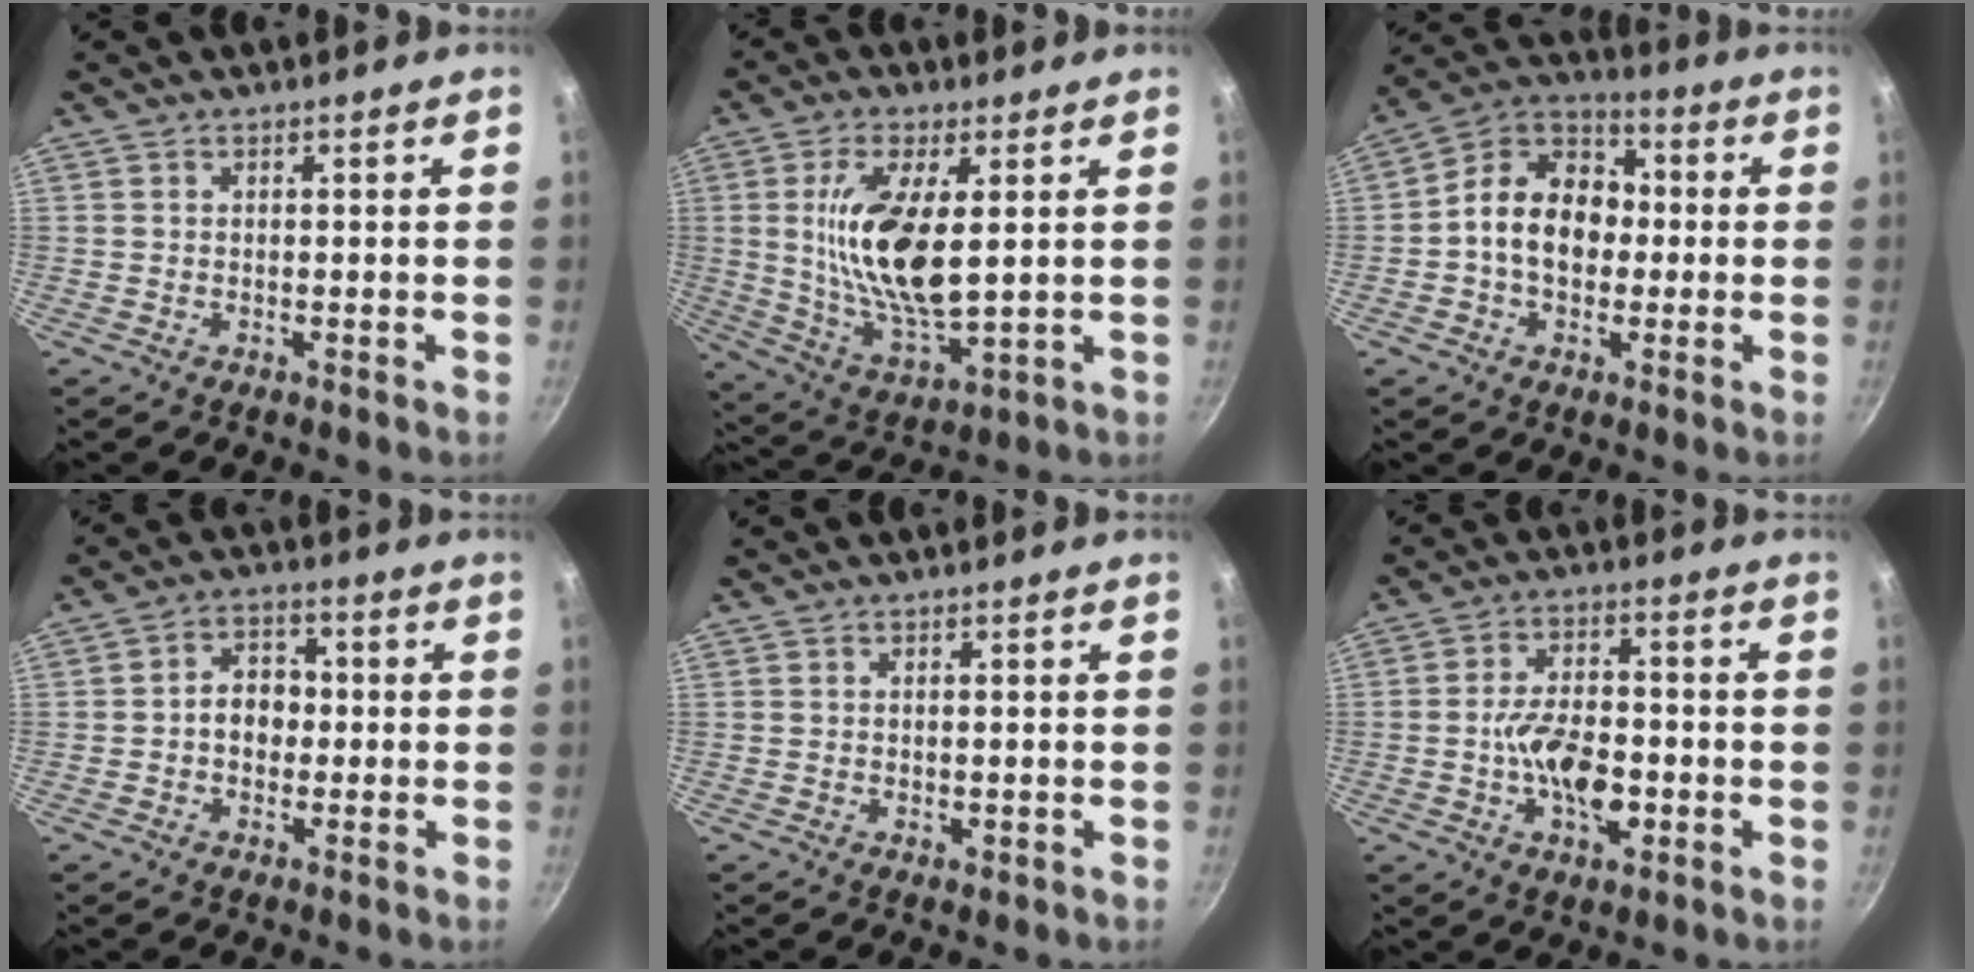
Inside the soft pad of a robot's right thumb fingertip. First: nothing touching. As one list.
[{"total": 15.7, "force": [2.7, 6.3, 14.1], "torque": [-0.267, -0.018, 0.056]}, {"total": 14.0, "force": [-0.5, 10.6, 9.1], "torque": [-0.107, 0.036, -0.031]}, {"total": 6.3, "force": [-0.5, 5.0, 3.8], "torque": [-0.024, 0.020, -0.015]}, {"total": 0.9, "force": [-0.1, 0.5, 0.8], "torque": [-0.009, -0.001, -0.002]}, {"total": 10.4, "force": [-2.4, 5.5, 8.4], "torque": [-0.132, 0.022, -0.045]}]